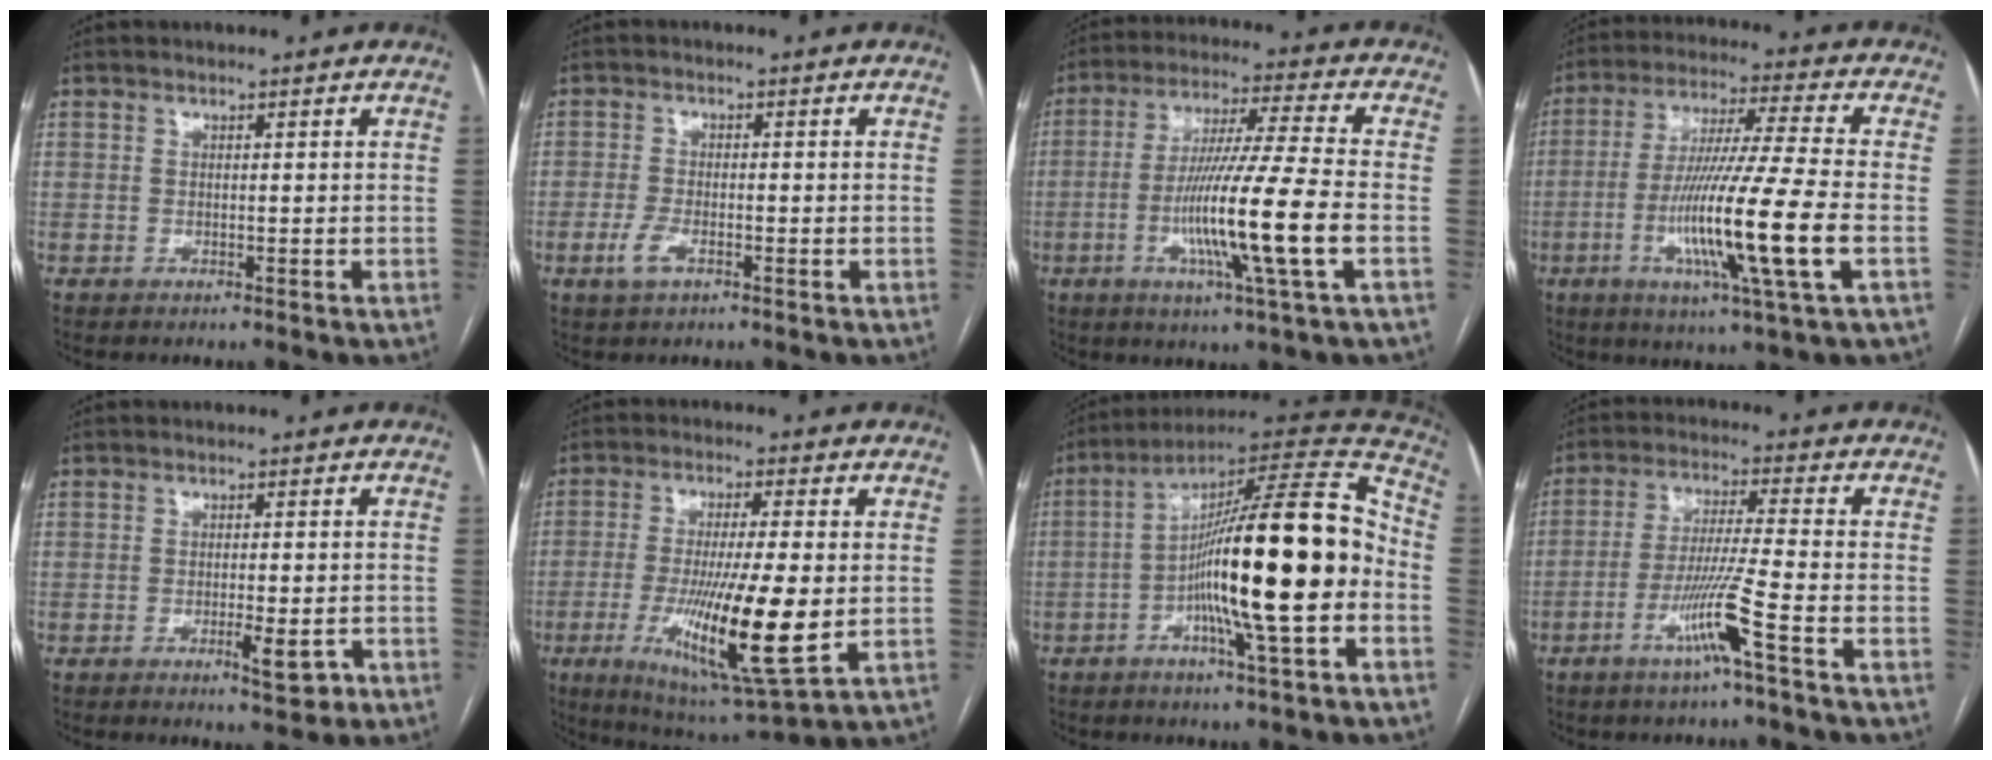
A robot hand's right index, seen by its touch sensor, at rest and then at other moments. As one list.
[{"total": 3.2, "force": [-1.5, 1.2, 2.5], "torque": [-0.060, -0.002, -0.028]}, {"total": 15.5, "force": [-3.9, -1.2, 14.9], "torque": [-0.283, -0.014, -0.076]}, {"total": 17.4, "force": [-4.4, -0.9, 16.8], "torque": [-0.321, -0.021, -0.085]}, {"total": 3.9, "force": [-1.8, 0.8, 3.4], "torque": [-0.051, -0.003, -0.021]}, {"total": 17.1, "force": [-3.4, 1.6, 16.7], "torque": [-0.305, -0.039, -0.049]}, {"total": 22.0, "force": [-4.0, 1.6, 21.6], "torque": [-0.332, 0.019, -0.065]}, {"total": 8.8, "force": [-4.3, -1.5, 7.5], "torque": [-0.147, -0.011, -0.085]}]